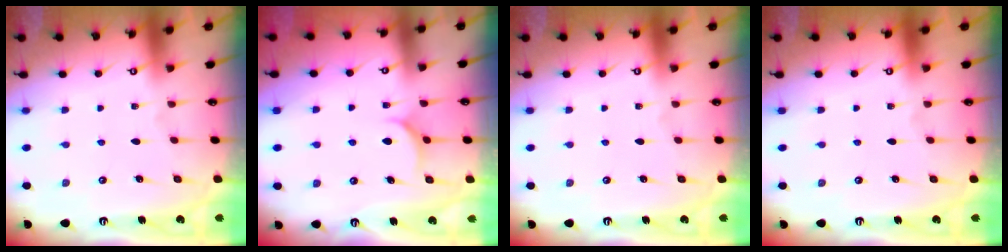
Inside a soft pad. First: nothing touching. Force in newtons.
{"total": 5.0, "press": 5.0, "slide": 0.6}
{"total": 0.0}
{"total": 0.0}